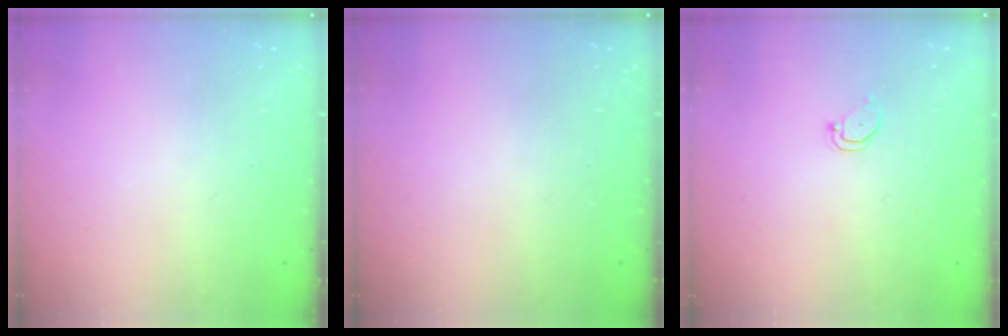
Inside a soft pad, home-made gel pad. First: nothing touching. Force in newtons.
{"total": 0.0}
{"total": 2.4, "press": 2.4, "slide": 0.2}